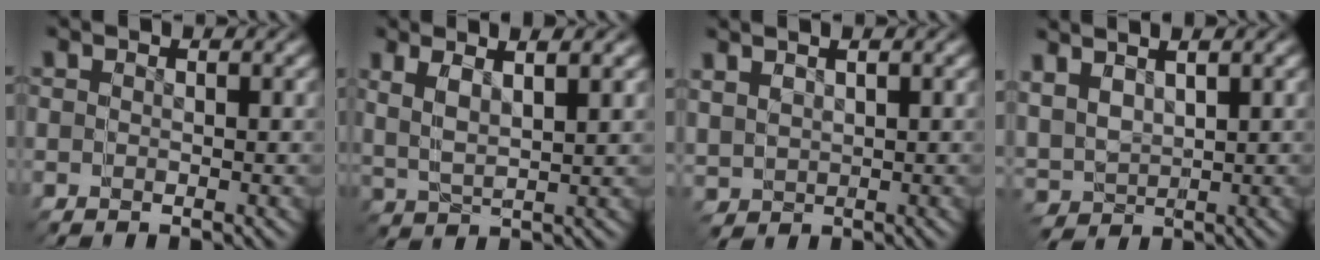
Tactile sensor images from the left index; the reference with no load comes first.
{"total": 3.3, "force": [2.8, -0.3, 1.8], "torque": [-0.031, 0.033, 0.041]}
{"total": 2.3, "force": [0.9, 1.9, 1.0], "torque": [-0.004, 0.002, 0.020]}
{"total": 5.7, "force": [1.6, 5.0, 2.1], "torque": [-0.054, -0.002, 0.032]}